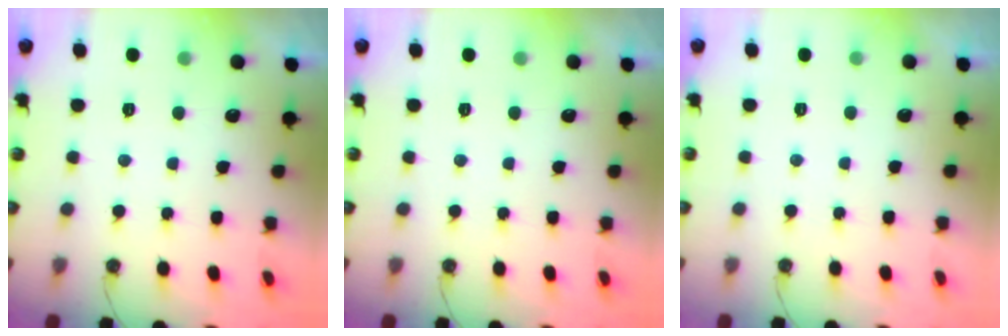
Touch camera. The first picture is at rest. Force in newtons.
{"total": 0.0}
{"total": 0.0}